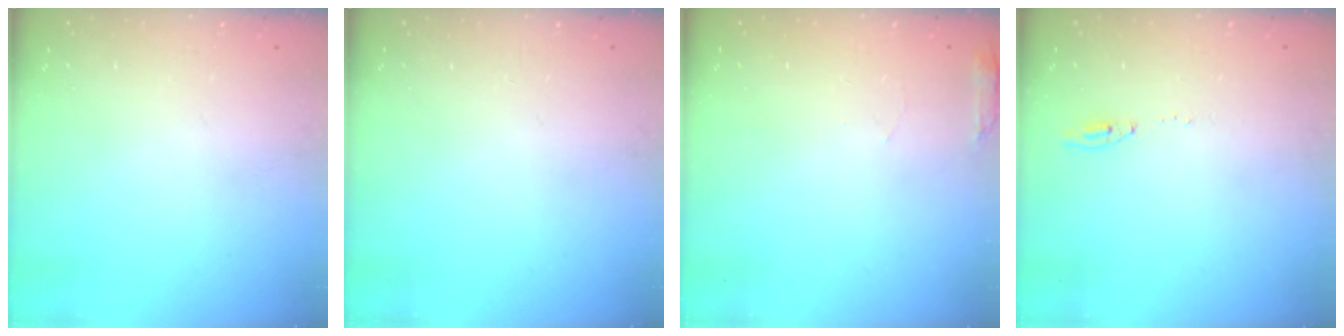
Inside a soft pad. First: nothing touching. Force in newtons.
{"total": 0.0}
{"total": 5.2, "press": 5.0, "slide": 1.3}
{"total": 5.2, "press": 5.2, "slide": 0.5}